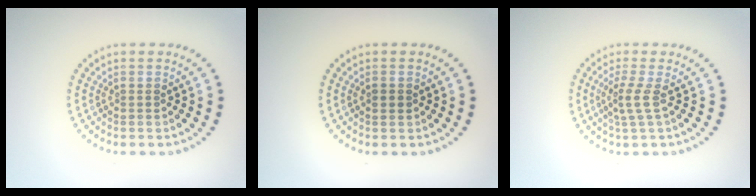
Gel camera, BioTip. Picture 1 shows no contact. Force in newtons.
{"total": 1.1, "press": 1.1, "slide": 0.1}
{"total": 2.1, "press": 1.4, "slide": 1.6}